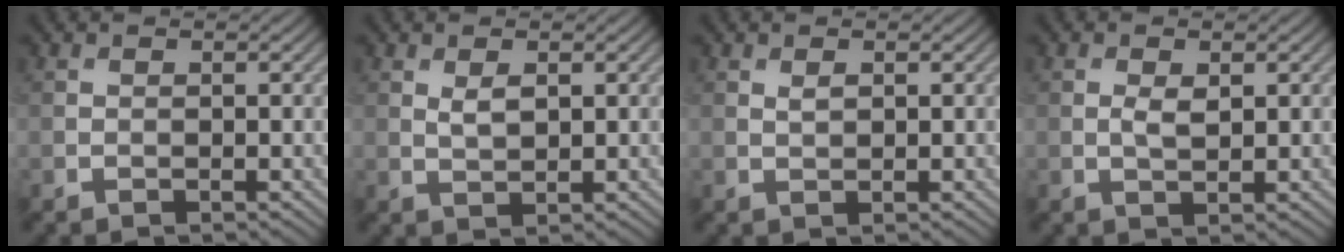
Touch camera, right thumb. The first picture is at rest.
{"total": 2.0, "force": [0.8, 0.9, 1.6], "torque": [-0.036, -0.004, 0.019]}
{"total": 1.0, "force": [0.5, 0.5, 0.7], "torque": [-0.018, -0.002, 0.011]}
{"total": 1.9, "force": [0.4, 0.9, 1.7], "torque": [-0.037, -0.003, 0.008]}